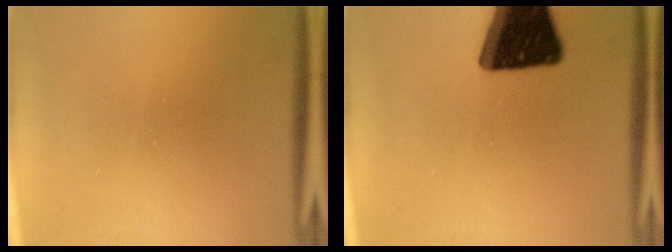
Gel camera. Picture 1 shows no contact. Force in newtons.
{"total": 19.6}